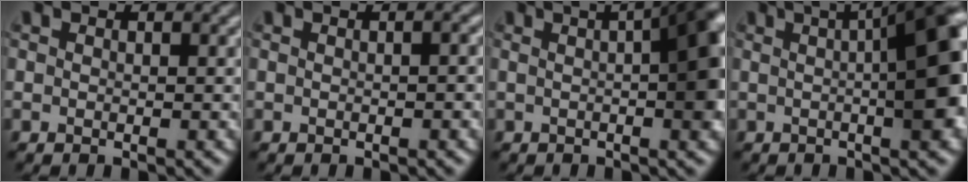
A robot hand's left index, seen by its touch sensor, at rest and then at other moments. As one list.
[{"total": 1.3, "force": [0.0, 0.3, 1.3], "torque": [-0.011, 0.003, 0.000]}, {"total": 8.6, "force": [1.1, 2.4, 8.2], "torque": [-0.067, 0.027, 0.006]}, {"total": 10.4, "force": [1.2, 2.6, 10.0], "torque": [-0.090, 0.025, 0.010]}]